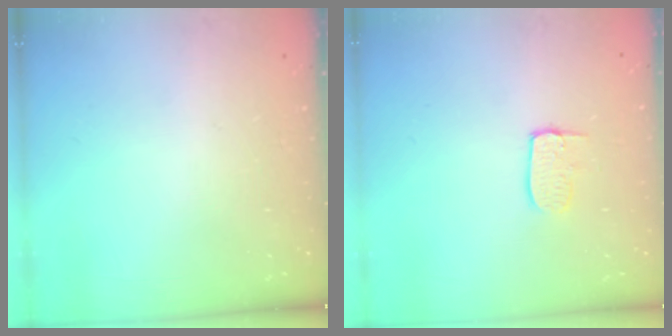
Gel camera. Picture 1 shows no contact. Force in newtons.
{"total": 6.5, "press": 6.5, "slide": 0.6}